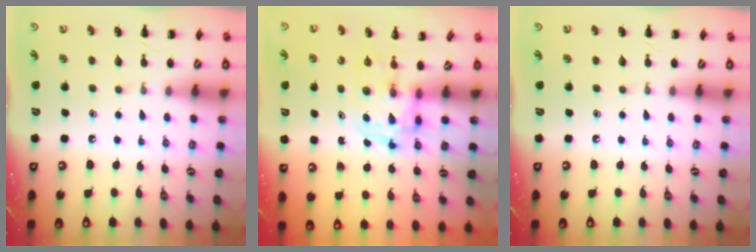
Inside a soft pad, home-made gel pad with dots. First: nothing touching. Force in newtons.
{"total": 3.5, "press": 3.5, "slide": 0.6}
{"total": 0.0}